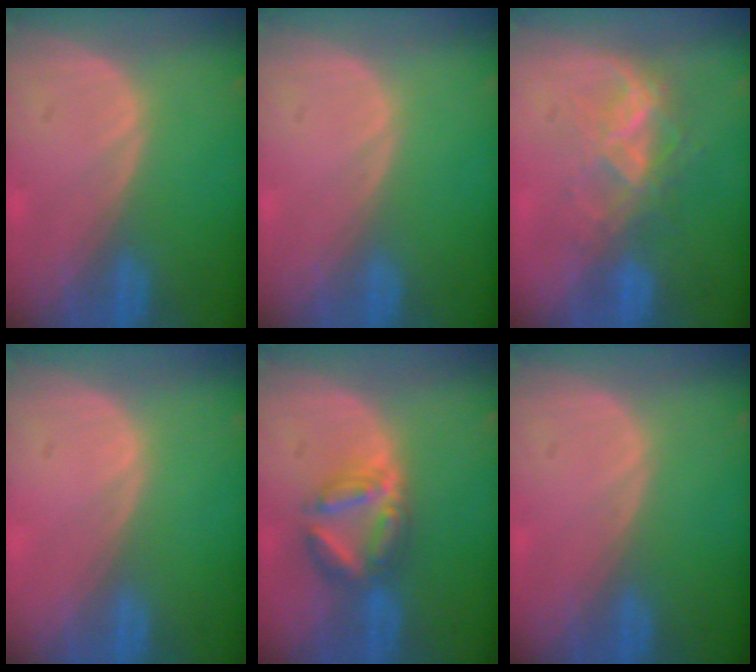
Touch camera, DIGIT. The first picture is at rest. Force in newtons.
{"total": 0.0}
{"total": 6.9, "press": 6.0, "slide": 3.5}
{"total": 0.0}
{"total": 5.8, "press": 5.8, "slide": 0.2}
{"total": 0.0}